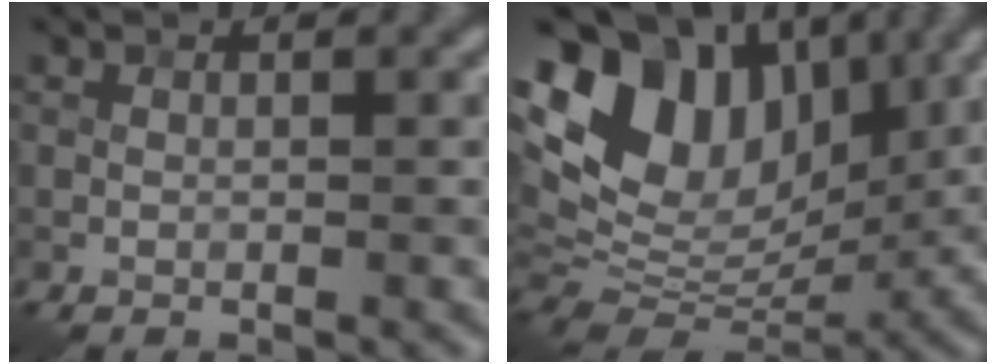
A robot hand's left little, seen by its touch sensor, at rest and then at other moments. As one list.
[{"total": 13.0, "force": [4.8, 8.8, 8.3], "torque": [-0.152, 0.027, 0.086]}]